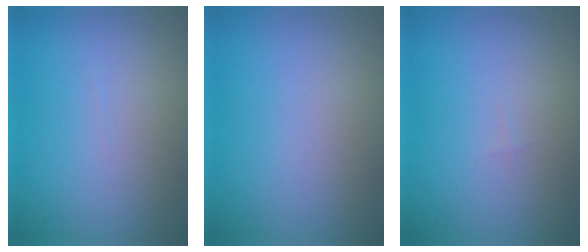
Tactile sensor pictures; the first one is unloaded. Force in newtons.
{"total": 0.0}
{"total": 0.0}